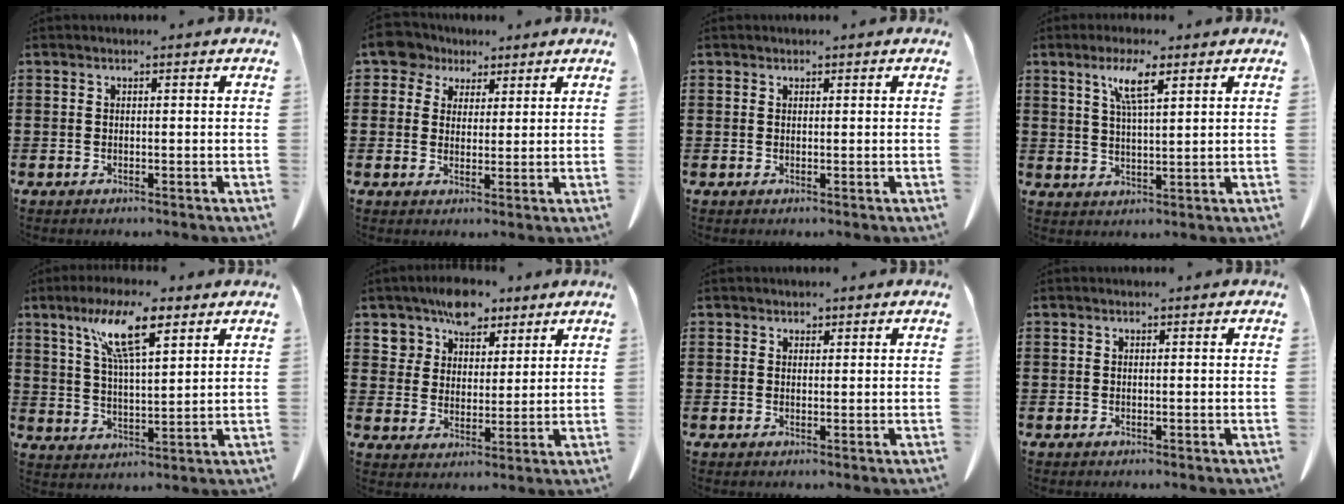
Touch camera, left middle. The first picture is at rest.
{"total": 6.0, "force": [4.0, 4.0, 1.7], "torque": [-0.053, 0.003, 0.074]}
{"total": 0.5, "force": [0.4, 0.3, 0.1], "torque": [-0.004, -0.001, 0.010]}
{"total": 5.9, "force": [3.4, 1.0, 4.7], "torque": [-0.104, 0.006, 0.057]}
{"total": 10.3, "force": [6.3, 2.5, 7.8], "torque": [-0.158, -0.005, 0.108]}
{"total": 7.4, "force": [5.7, 4.4, 1.9], "torque": [-0.058, -0.005, 0.107]}
{"total": 1.2, "force": [1.0, 0.5, 0.0], "torque": [-0.005, 0.000, 0.022]}
{"total": 0.0}